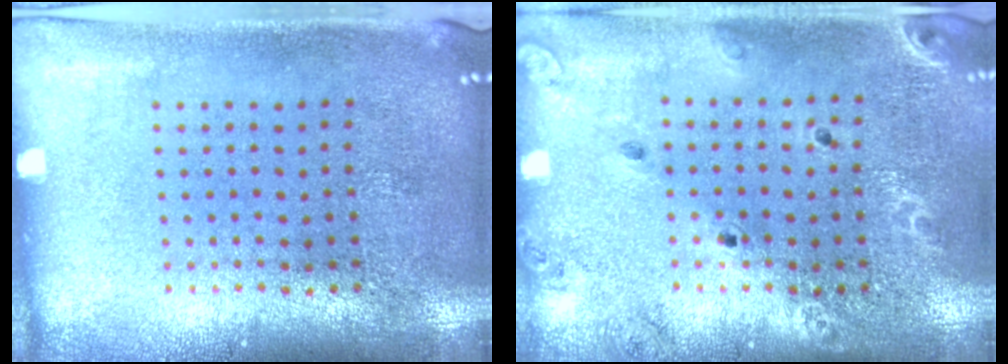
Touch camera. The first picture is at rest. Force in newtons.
{"total": 1.5, "press": 1.4, "slide": 0.2}